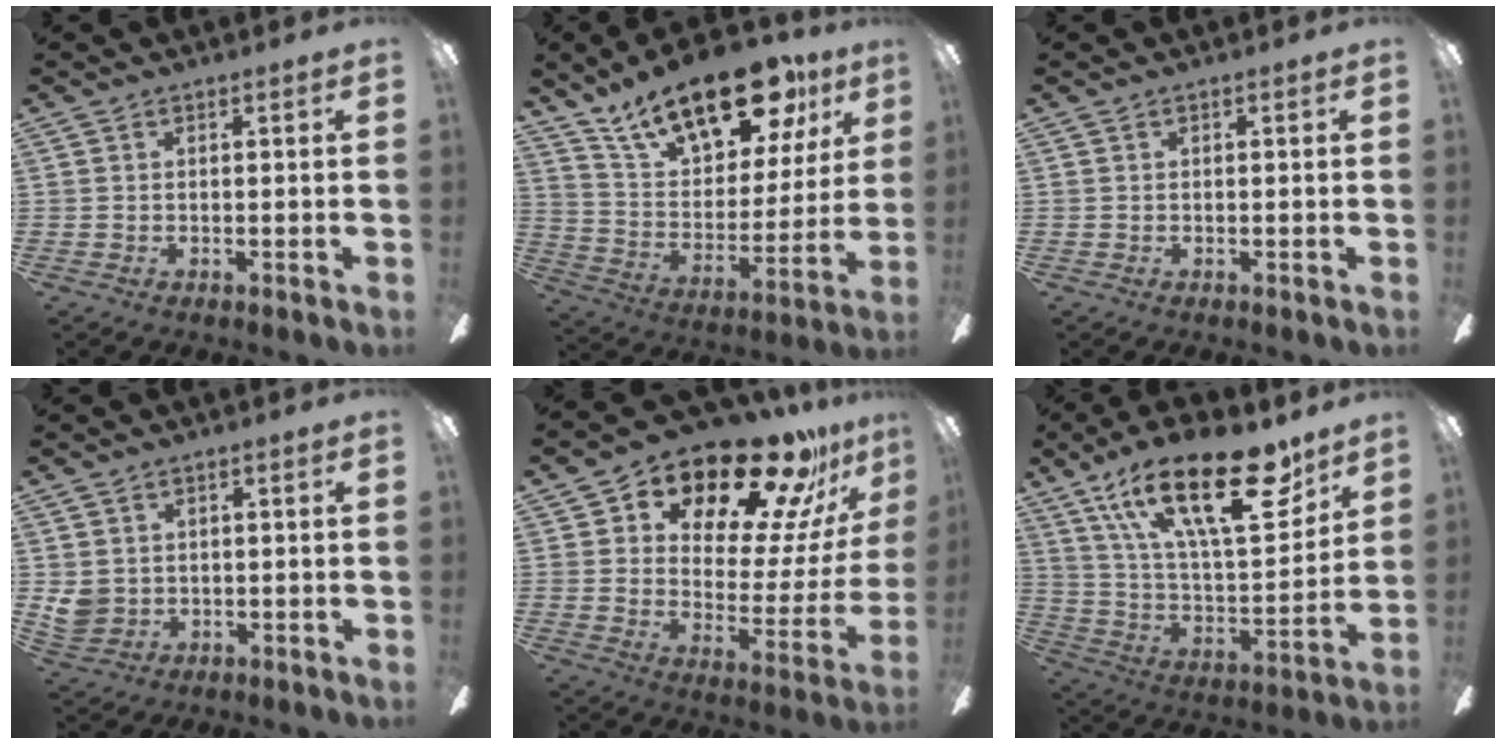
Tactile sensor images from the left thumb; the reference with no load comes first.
{"total": 22.5, "force": [15.3, 9.9, 13.3], "torque": [-0.219, -0.087, 0.265]}
{"total": 0.0}
{"total": 4.2, "force": [1.0, 3.8, 1.5], "torque": [-0.032, 0.002, 0.021]}
{"total": 21.0, "force": [16.3, 8.0, 10.6], "torque": [-0.170, -0.114, 0.272]}
{"total": 27.3, "force": [15.9, 10.6, 19.5], "torque": [-0.328, -0.086, 0.267]}